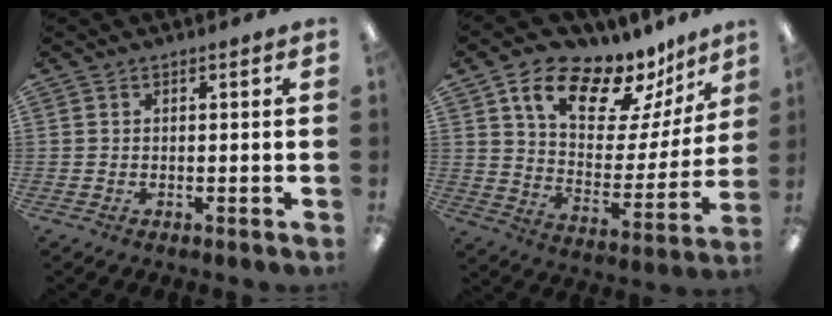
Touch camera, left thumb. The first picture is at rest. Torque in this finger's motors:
{"motor_torque": [0.30, 0.34, 1.33, -1.44, 0.31]}